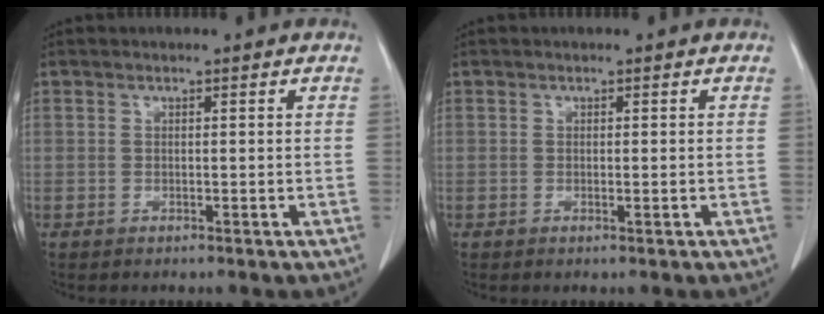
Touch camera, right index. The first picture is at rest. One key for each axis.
{"total": 0.6, "fx": -0.2, "fy": 0.0, "fz": 0.6, "tx": -0.008, "ty": 0.000, "tz": -0.001}